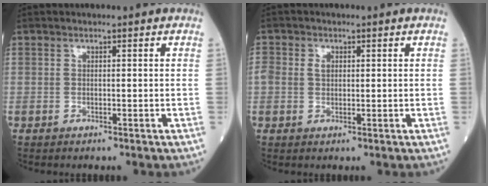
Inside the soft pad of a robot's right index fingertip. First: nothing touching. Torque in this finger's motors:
{"motor_torque": [0.22, 0.01, 0.03, 0.02]}